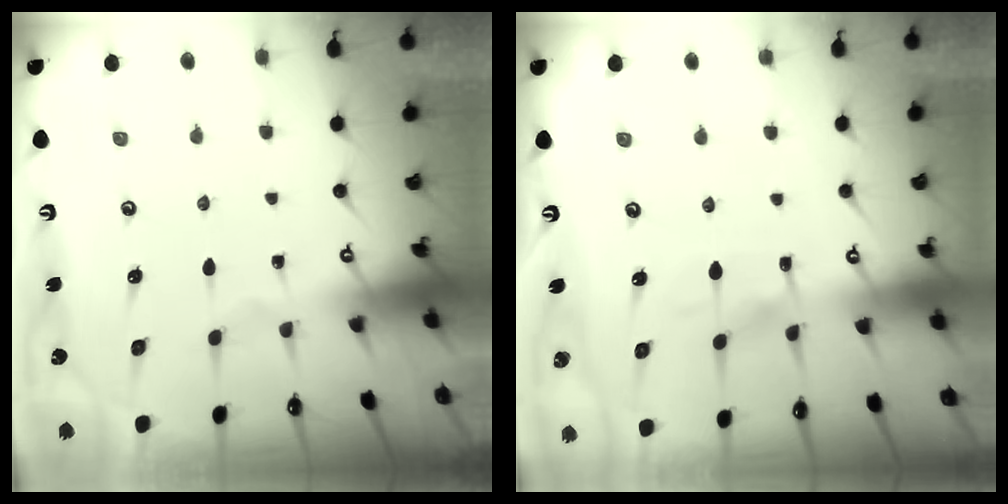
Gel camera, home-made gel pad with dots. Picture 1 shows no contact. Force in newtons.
{"total": 4.8, "press": 4.8, "slide": 0.5}